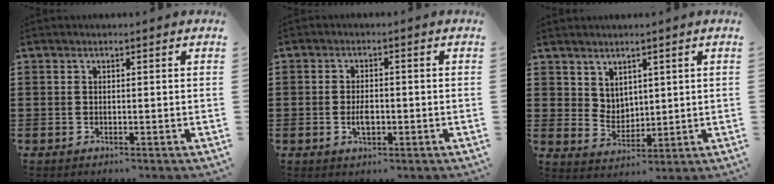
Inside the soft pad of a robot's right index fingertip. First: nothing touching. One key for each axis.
{"total": 3.0, "fx": -0.7, "fy": 1.4, "fz": 2.5, "tx": -0.047, "ty": 0.002, "tz": -0.011}
{"total": 4.2, "fx": 3.3, "fy": 2.5, "fz": 0.4, "tx": -0.022, "ty": -0.001, "tz": 0.063}